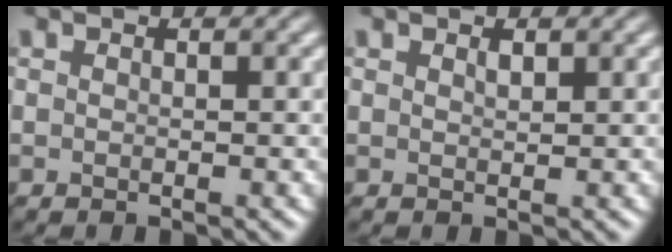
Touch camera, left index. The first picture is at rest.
{"total": 0.6, "force": [0.5, 0.2, 0.4], "torque": [-0.008, -0.003, 0.009]}